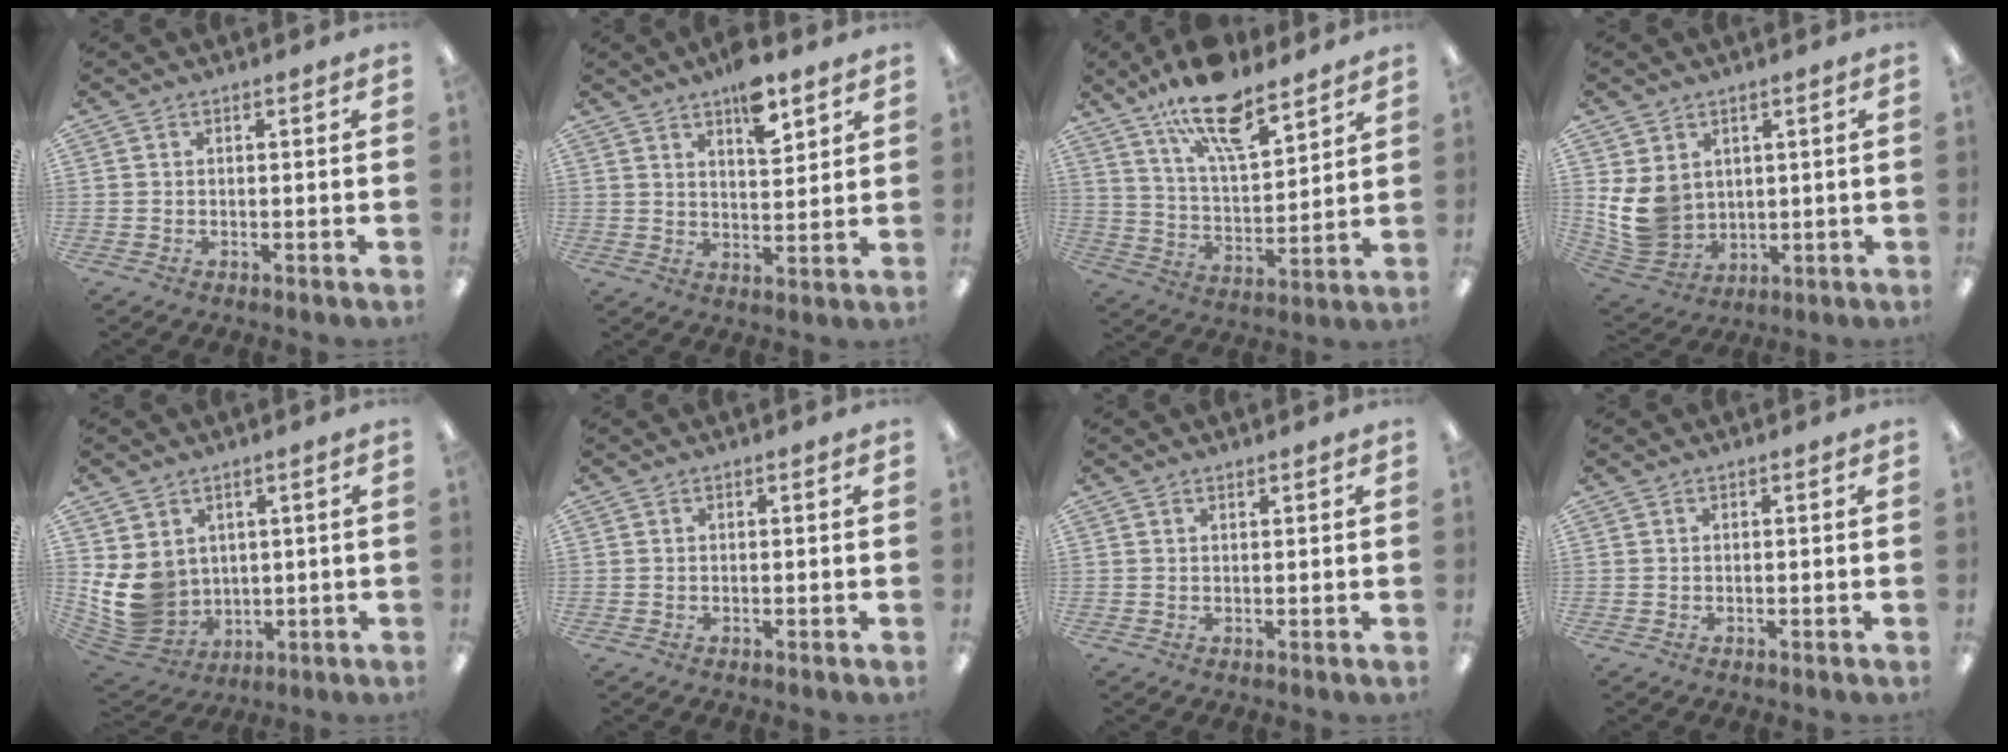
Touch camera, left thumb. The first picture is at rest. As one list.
[{"total": 9.3, "force": [6.8, 3.4, 5.5], "torque": [-0.076, -0.039, 0.113]}, {"total": 17.1, "force": [12.3, 6.0, 10.2], "torque": [-0.178, -0.062, 0.211]}, {"total": 10.5, "force": [2.2, 8.9, 5.1], "torque": [-0.130, -0.018, 0.049]}, {"total": 10.8, "force": [1.8, 9.5, 5.0], "torque": [-0.136, -0.023, 0.043]}, {"total": 0.0}, {"total": 0.8, "force": [0.8, 0.1, 0.1], "torque": [-0.003, -0.001, 0.015]}, {"total": 0.0}]